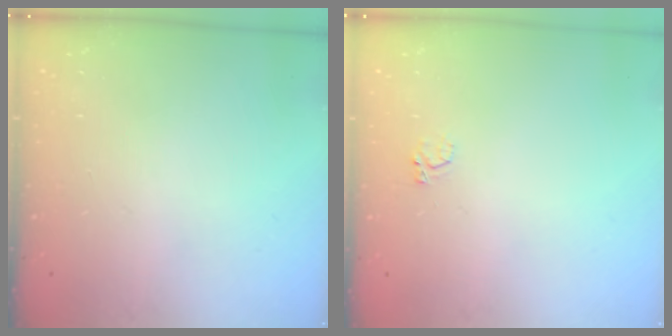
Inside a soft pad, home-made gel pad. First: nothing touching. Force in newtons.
{"total": 2.4, "press": 2.3, "slide": 0.5}